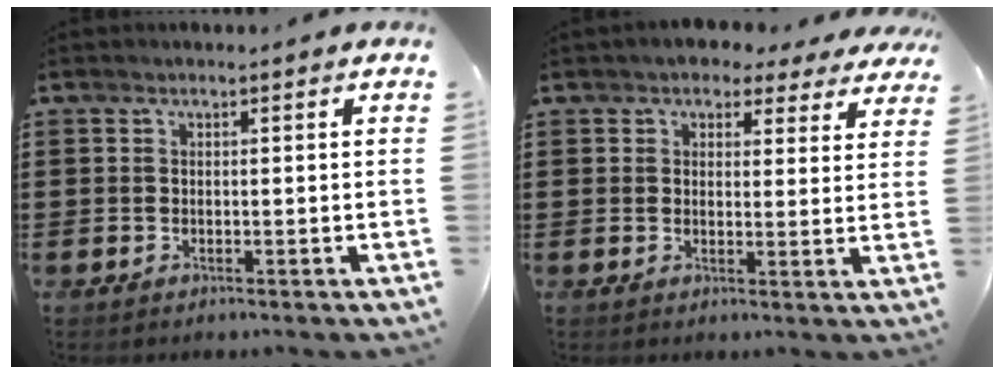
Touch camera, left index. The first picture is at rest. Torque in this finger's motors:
{"motor_torque": [1.03, -1.10, 0.02, 0.03]}